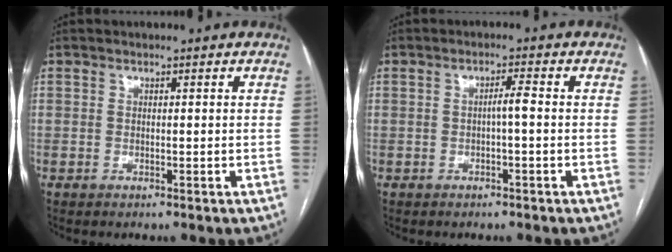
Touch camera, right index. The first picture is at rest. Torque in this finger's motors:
{"motor_torque": [0.47, 0.04, 0.19, 0.04]}